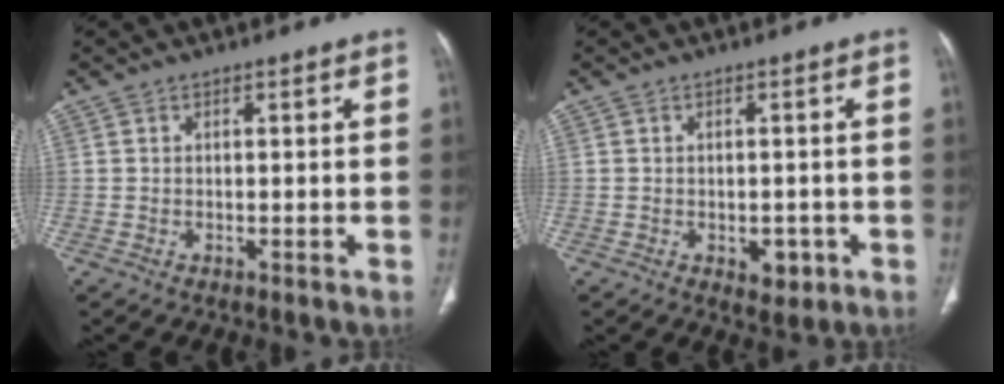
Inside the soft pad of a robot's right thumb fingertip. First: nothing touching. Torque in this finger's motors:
{"motor_torque": [0.21, -0.03, 0.06, -0.37, -0.01]}